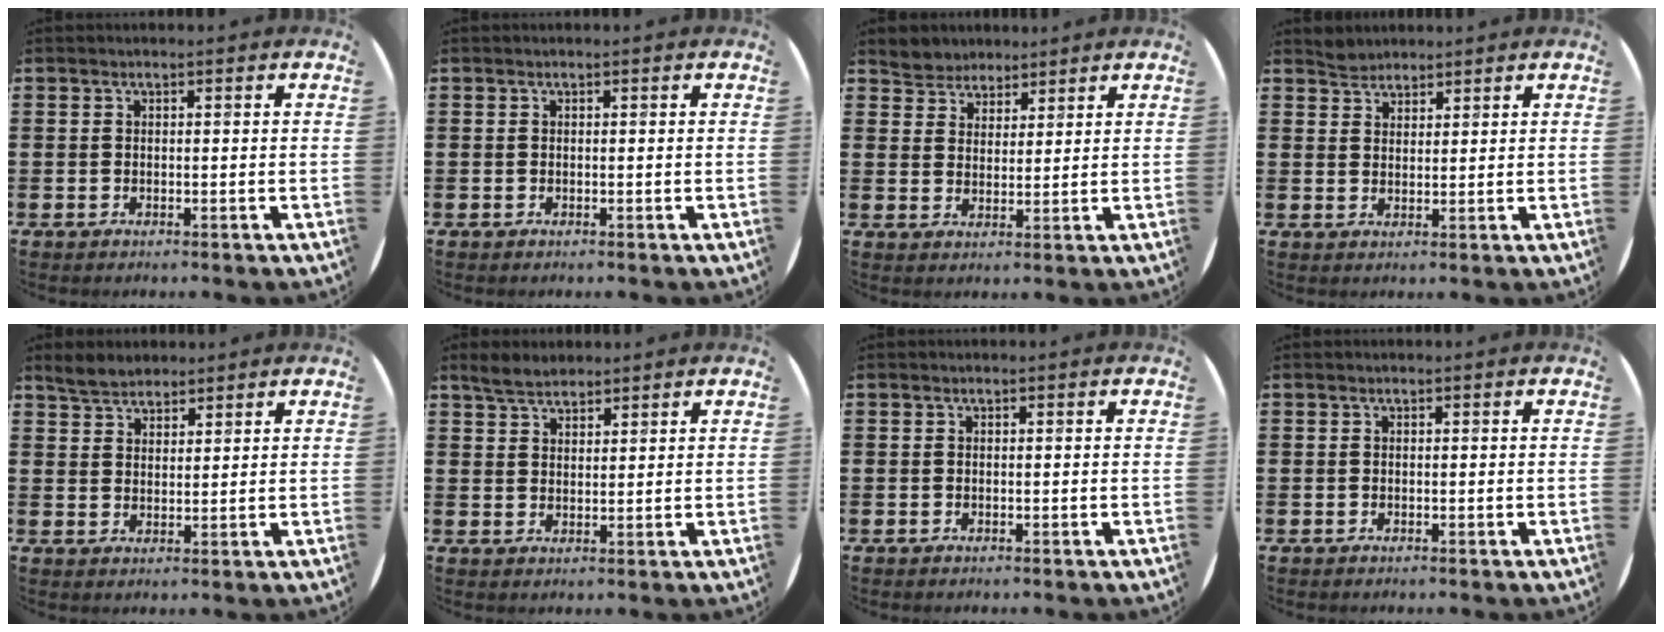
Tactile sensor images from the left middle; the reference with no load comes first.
{"total": 0.0}
{"total": 3.8, "force": [3.5, 1.4, -0.8], "torque": [0.001, -0.005, 0.067]}
{"total": 2.3, "force": [2.1, 0.7, -0.3], "torque": [0.002, 0.004, 0.043]}
{"total": 3.5, "force": [3.2, 1.2, 0.5], "torque": [-0.017, 0.001, 0.063]}
{"total": 3.5, "force": [3.1, 1.2, 1.0], "torque": [-0.026, 0.000, 0.059]}
{"total": 0.0}
{"total": 0.0}